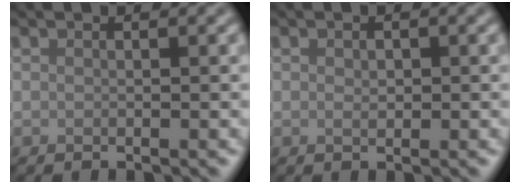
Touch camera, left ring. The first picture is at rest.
{"total": 1.0, "force": [0.0, 0.6, 0.7], "torque": [-0.012, -0.002, 0.001]}